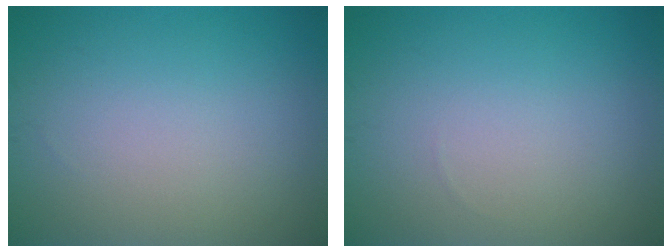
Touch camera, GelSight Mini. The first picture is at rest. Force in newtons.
{"total": 0.0}